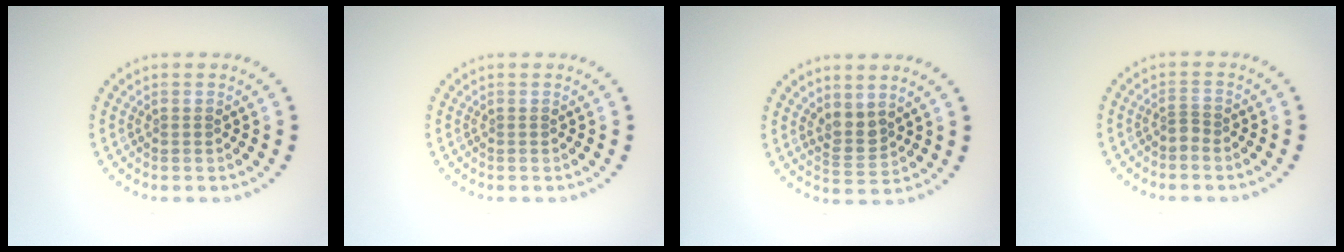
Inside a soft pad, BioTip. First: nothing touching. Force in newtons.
{"total": 0.0}
{"total": 2.1, "press": 1.8, "slide": 1.1}
{"total": 0.8, "press": 0.4, "slide": 0.6}